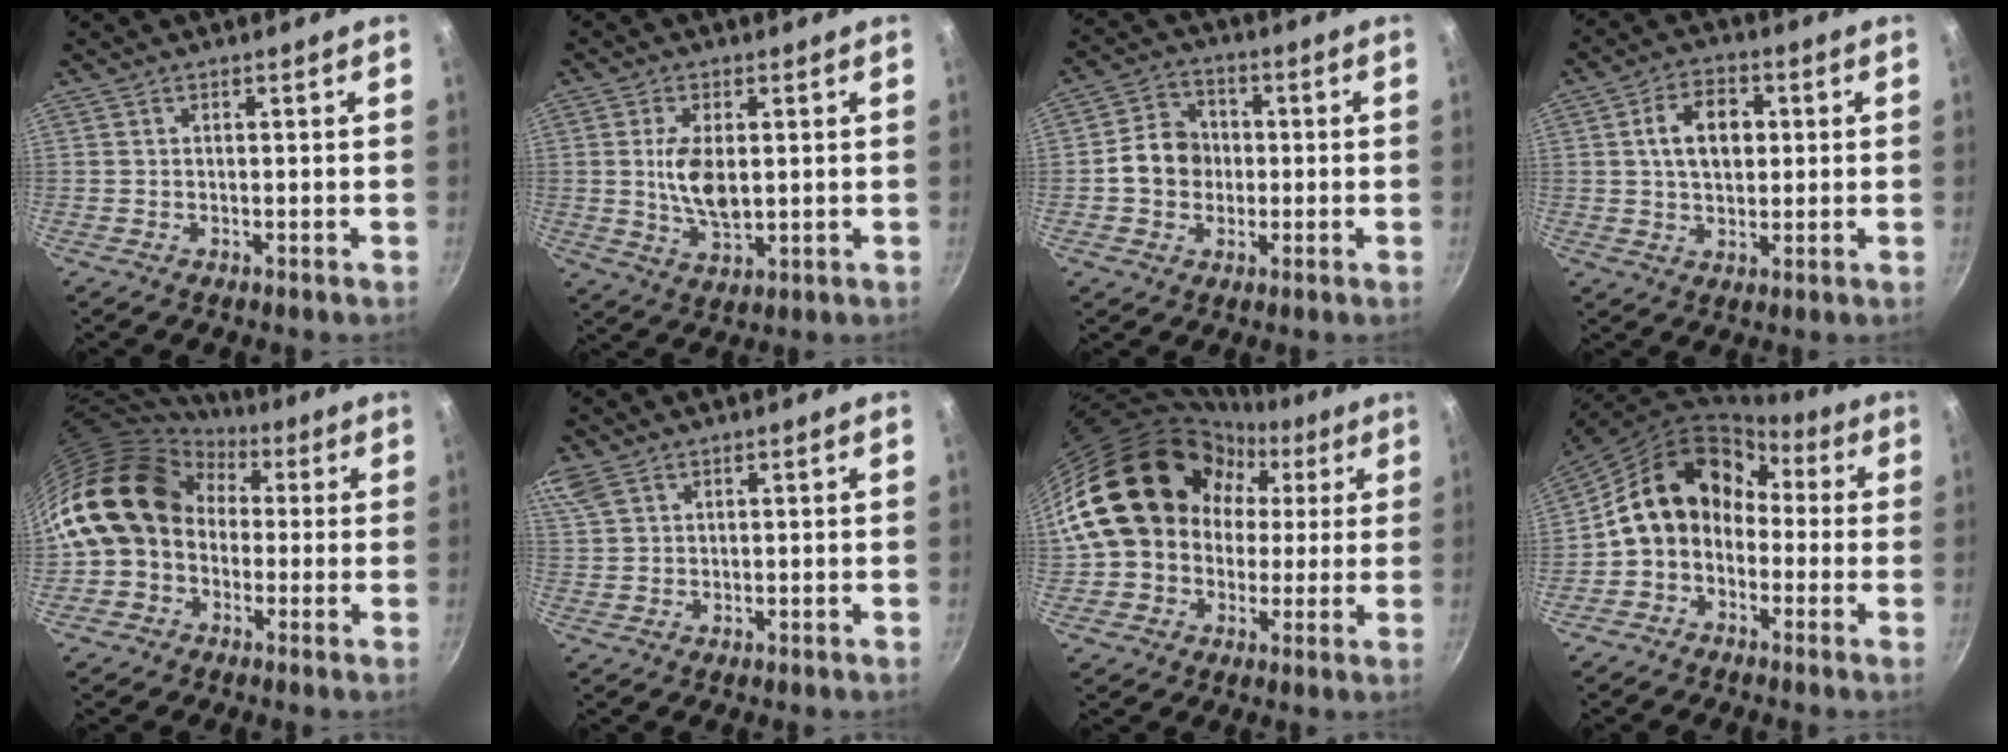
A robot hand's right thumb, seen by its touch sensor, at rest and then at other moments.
{"total": 8.1, "force": [0.8, 4.1, 6.9], "torque": [-0.130, -0.011, 0.018]}
{"total": 8.8, "force": [-0.4, 7.6, 4.4], "torque": [-0.042, 0.017, -0.022]}
{"total": 9.2, "force": [1.5, 6.3, 6.5], "torque": [-0.087, 0.010, 0.020]}
{"total": 15.0, "force": [0.8, 12.3, 8.5], "torque": [-0.119, 0.039, -0.004]}
{"total": 5.2, "force": [3.2, 3.2, 2.6], "torque": [-0.055, 0.010, 0.068]}
{"total": 21.2, "force": [2.8, 17.8, 11.2], "torque": [-0.166, 0.054, 0.047]}
{"total": 13.7, "force": [-0.7, 11.1, 8.0], "torque": [-0.104, 0.062, -0.030]}